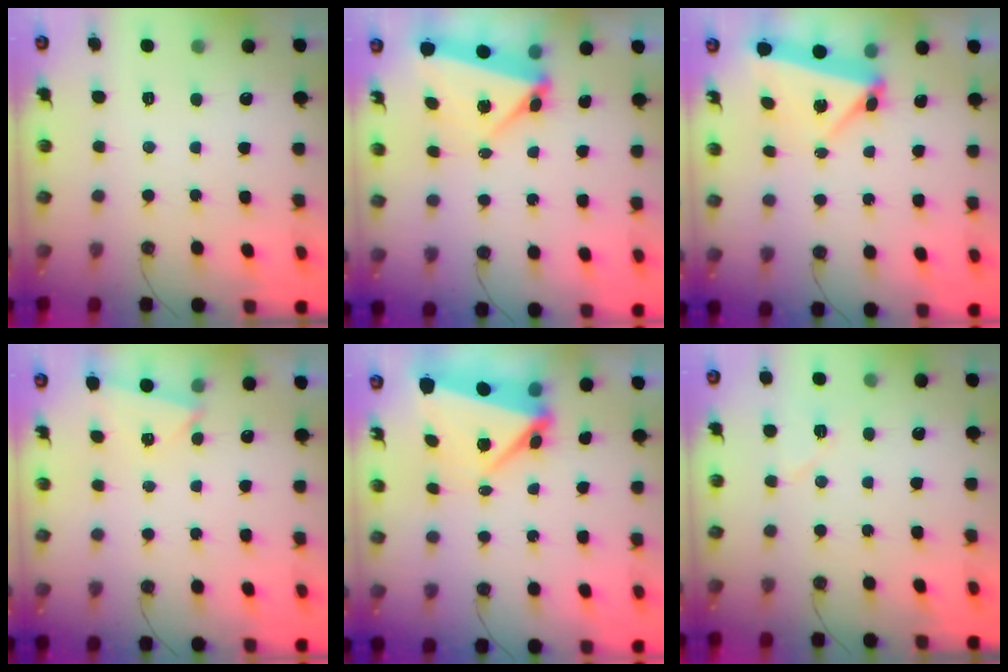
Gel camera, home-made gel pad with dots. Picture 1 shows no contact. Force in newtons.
{"total": 5.6, "press": 5.0, "slide": 2.5}
{"total": 5.6, "press": 5.5, "slide": 0.8}
{"total": 2.4, "press": 2.1, "slide": 1.1}
{"total": 6.6, "press": 6.3, "slide": 1.9}
{"total": 9.1, "press": 3.6, "slide": 8.4}